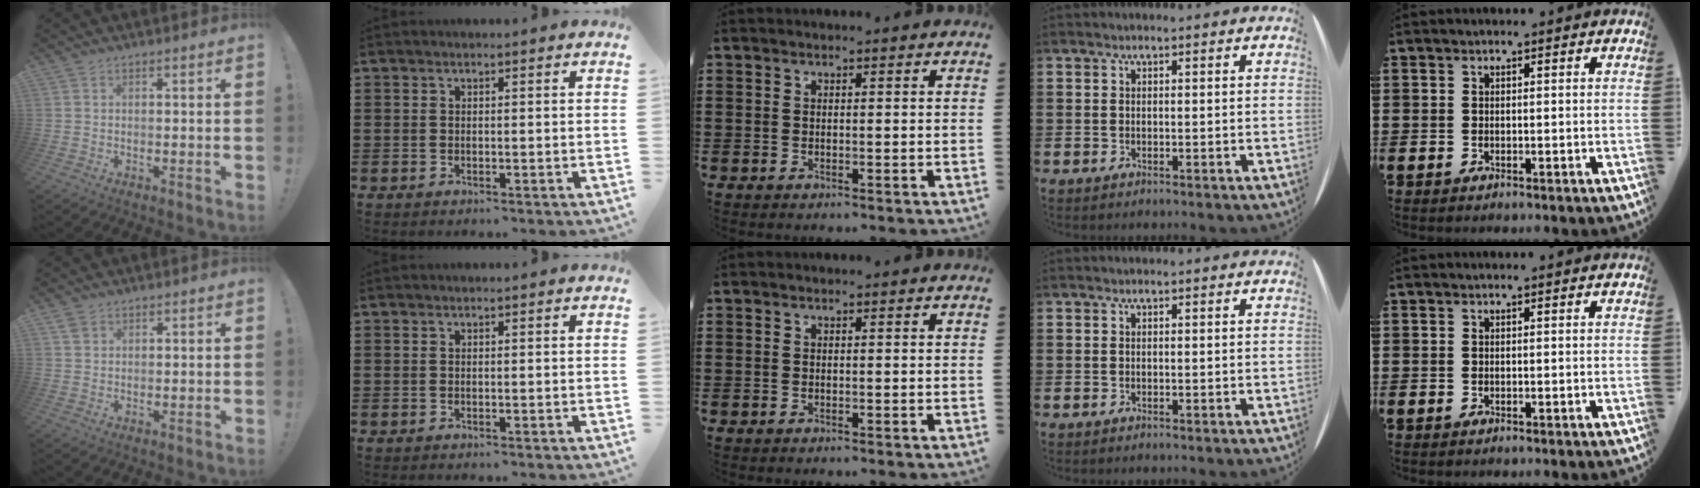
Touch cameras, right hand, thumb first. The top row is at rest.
{"thumb": {"total": 2.0, "force": [1.4, 1.2, 0.8], "torque": [-0.015, 0.000, 0.027]}}